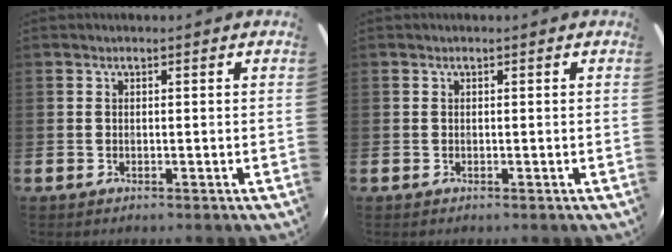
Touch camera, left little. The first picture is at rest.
{"total": 0.0}